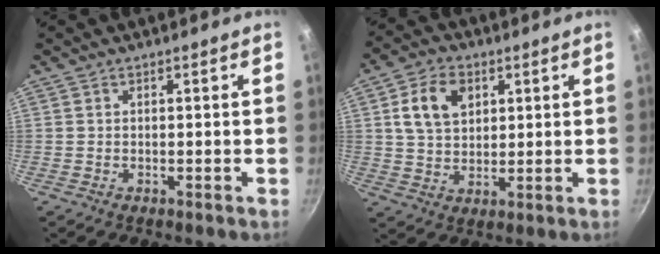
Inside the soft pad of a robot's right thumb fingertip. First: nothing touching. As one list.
[{"total": 9.7, "force": [3.2, 6.8, 6.1], "torque": [-0.093, -0.004, 0.059]}]